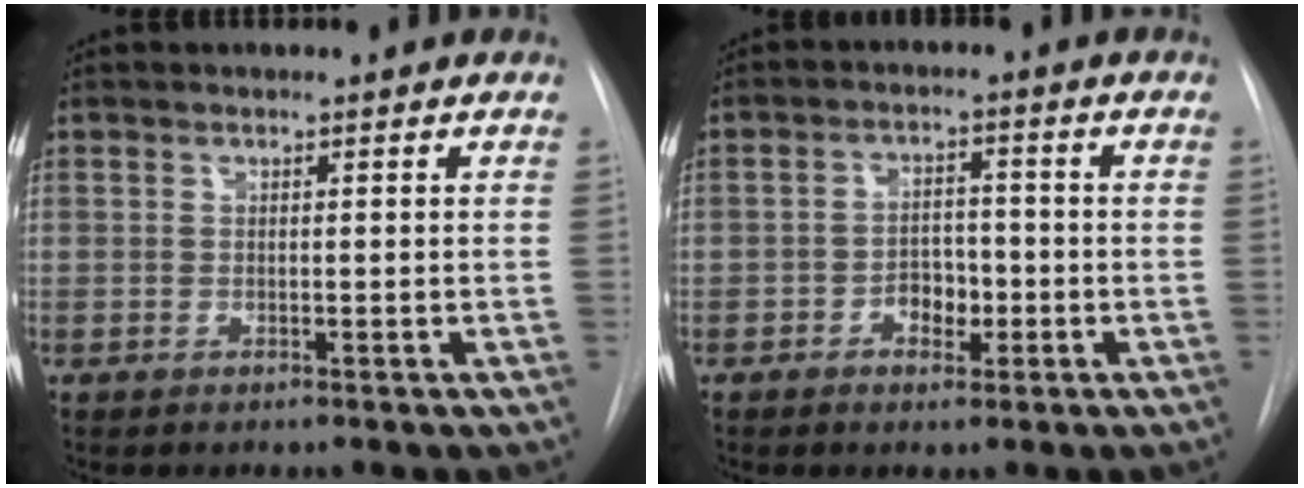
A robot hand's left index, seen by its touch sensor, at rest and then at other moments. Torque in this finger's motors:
{"motor_torque": [0.18, 0.05, 0.06, 0.01]}